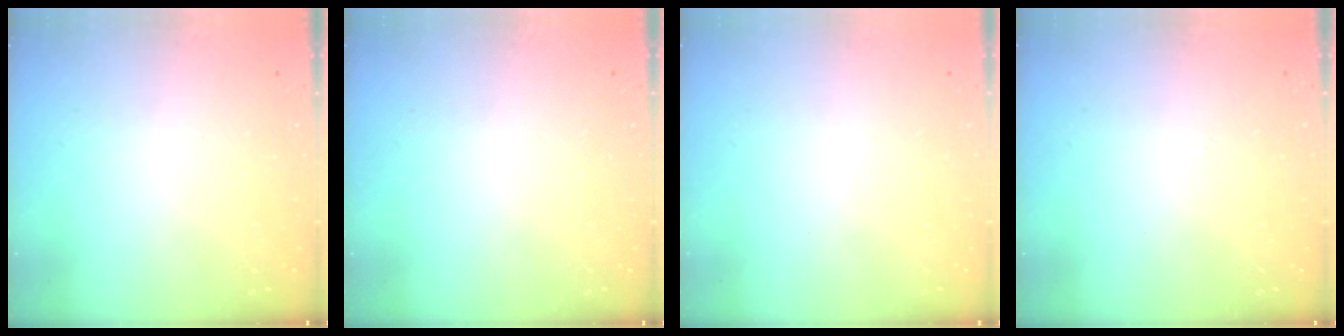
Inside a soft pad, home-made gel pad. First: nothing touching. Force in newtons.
{"total": 0.0}
{"total": 1.7, "press": 1.6, "slide": 0.1}
{"total": 2.4, "press": 2.4, "slide": 0.4}